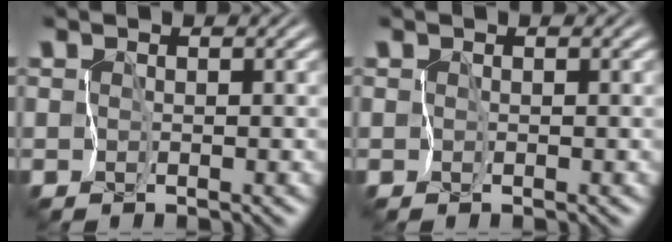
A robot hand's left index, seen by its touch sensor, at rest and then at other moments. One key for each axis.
{"total": 0.0}